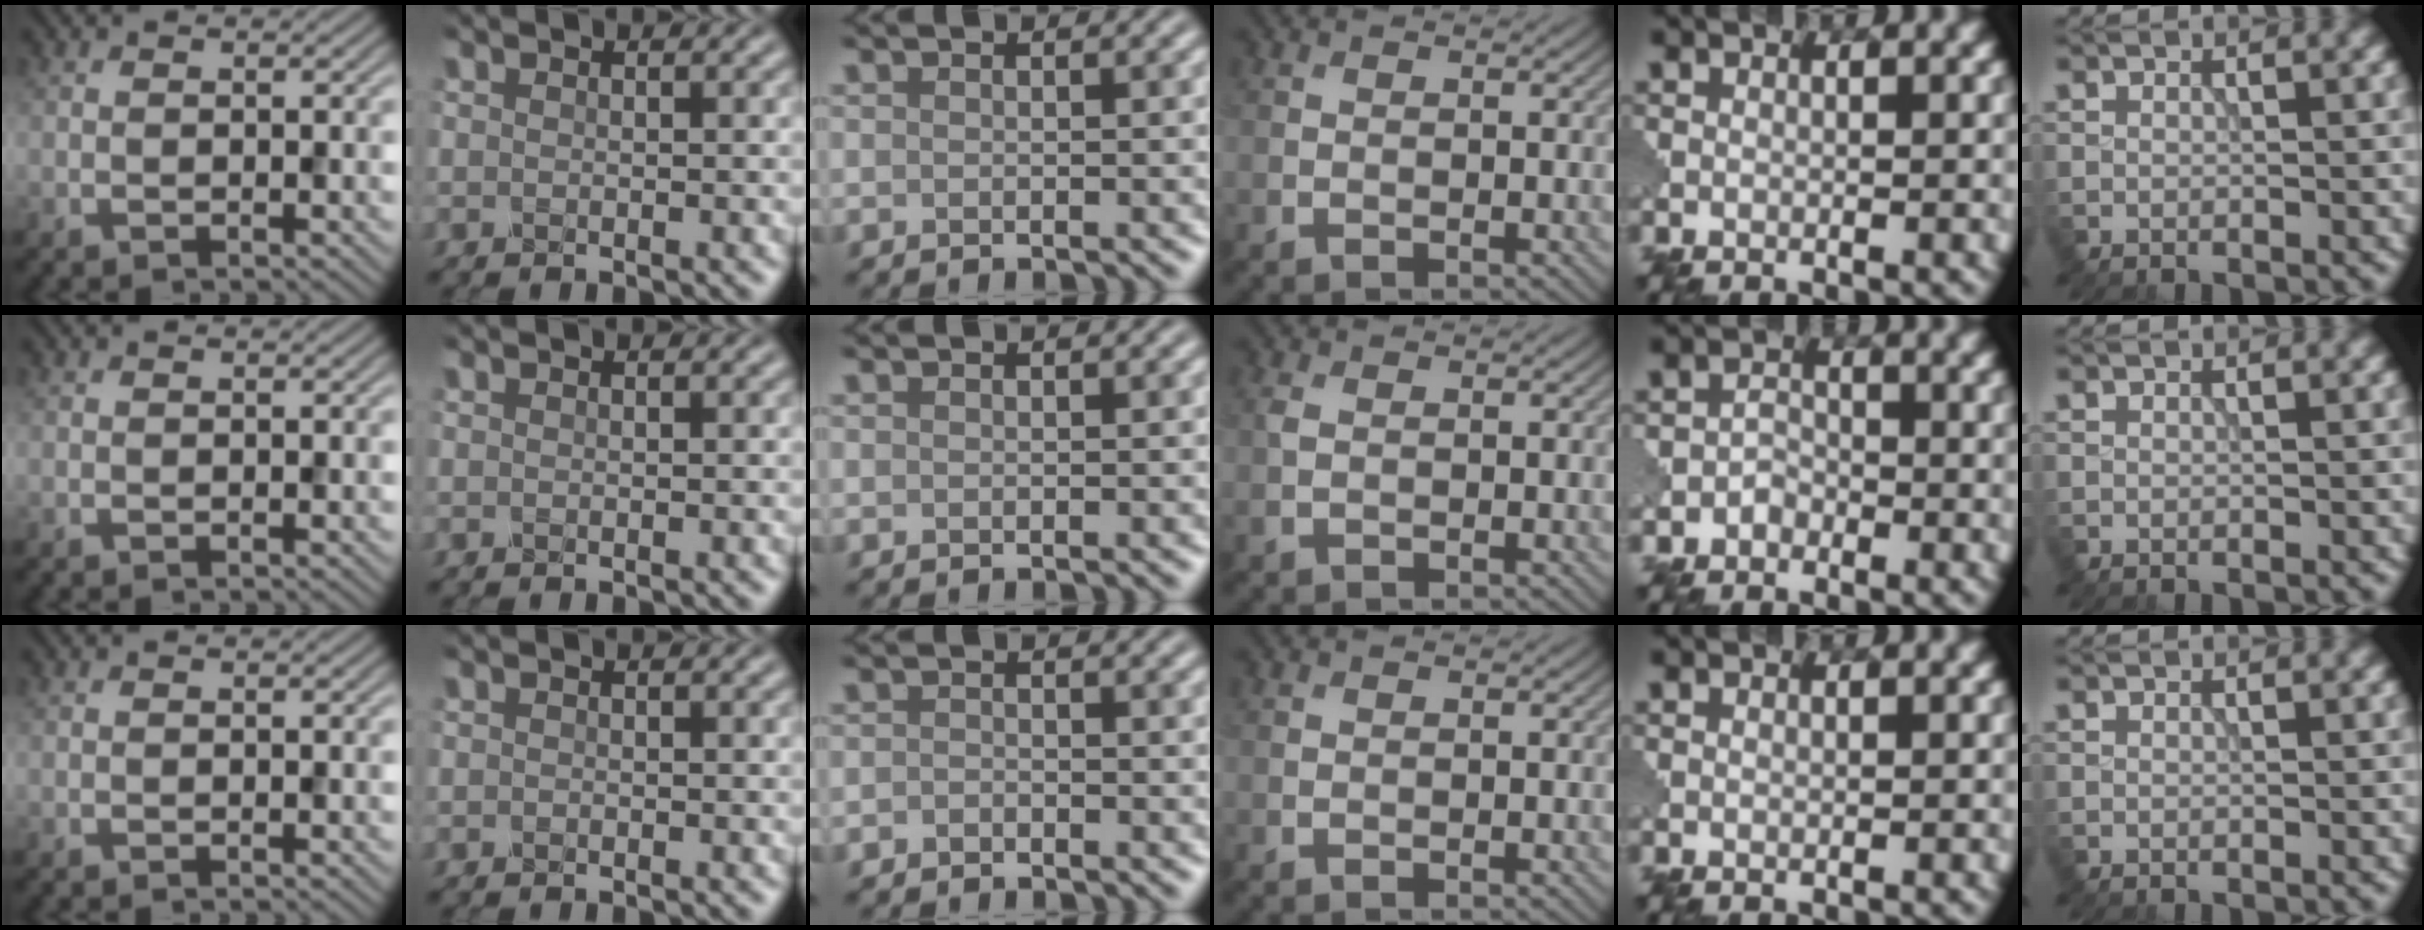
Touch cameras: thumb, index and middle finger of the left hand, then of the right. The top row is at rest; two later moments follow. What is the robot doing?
{"motion": "insert", "object": "pin"}